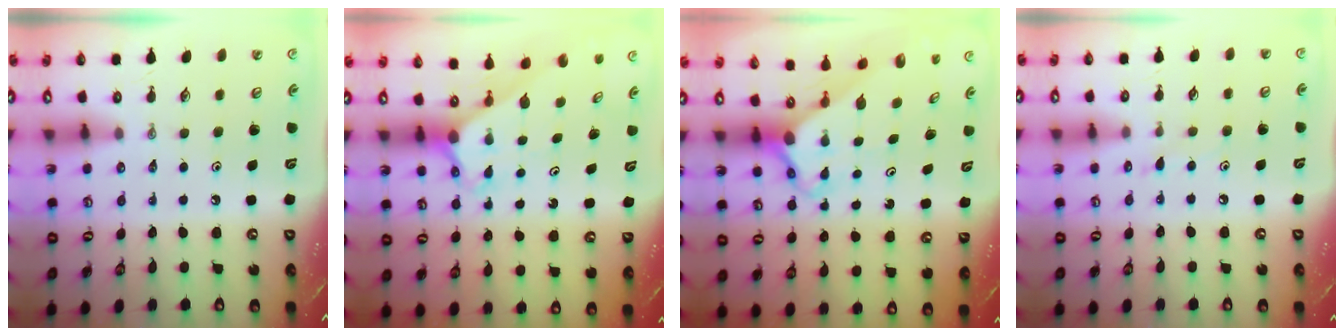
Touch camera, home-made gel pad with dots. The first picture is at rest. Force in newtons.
{"total": 2.6, "press": 2.6, "slide": 0.1}
{"total": 3.9, "press": 3.8, "slide": 0.2}
{"total": 4.8, "press": 4.8, "slide": 0.5}